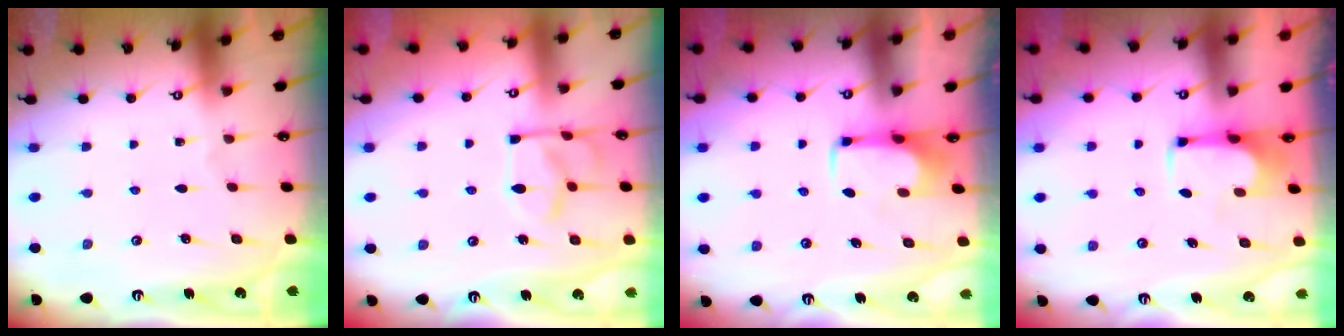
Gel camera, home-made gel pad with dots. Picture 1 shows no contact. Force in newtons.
{"total": 4.7, "press": 4.7, "slide": 0.4}
{"total": 2.2, "press": 2.1, "slide": 0.4}
{"total": 3.9, "press": 3.7, "slide": 1.1}